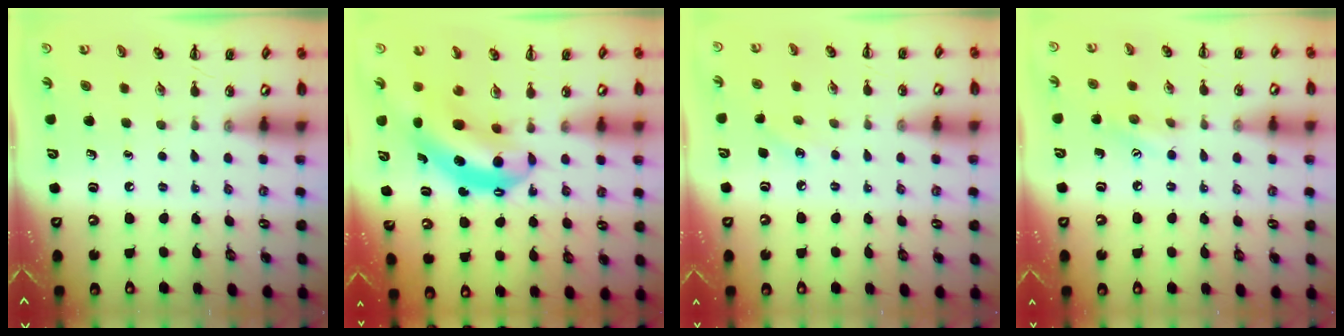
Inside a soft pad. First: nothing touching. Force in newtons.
{"total": 8.8, "press": 8.6, "slide": 1.6}
{"total": 5.6, "press": 5.4, "slide": 1.6}
{"total": 7.1, "press": 6.9, "slide": 1.7}